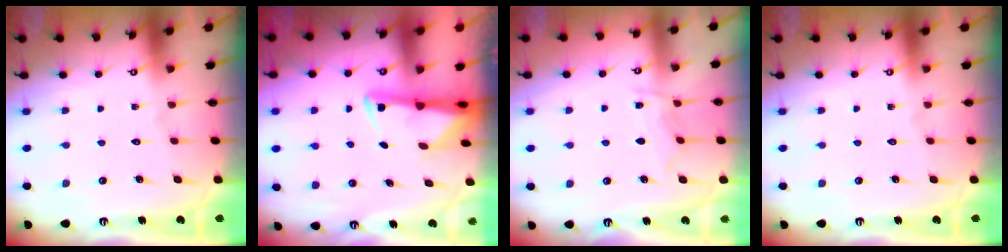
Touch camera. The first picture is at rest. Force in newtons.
{"total": 3.0, "press": 3.0, "slide": 0.6}
{"total": 5.7, "press": 5.7, "slide": 0.7}
{"total": 0.0}